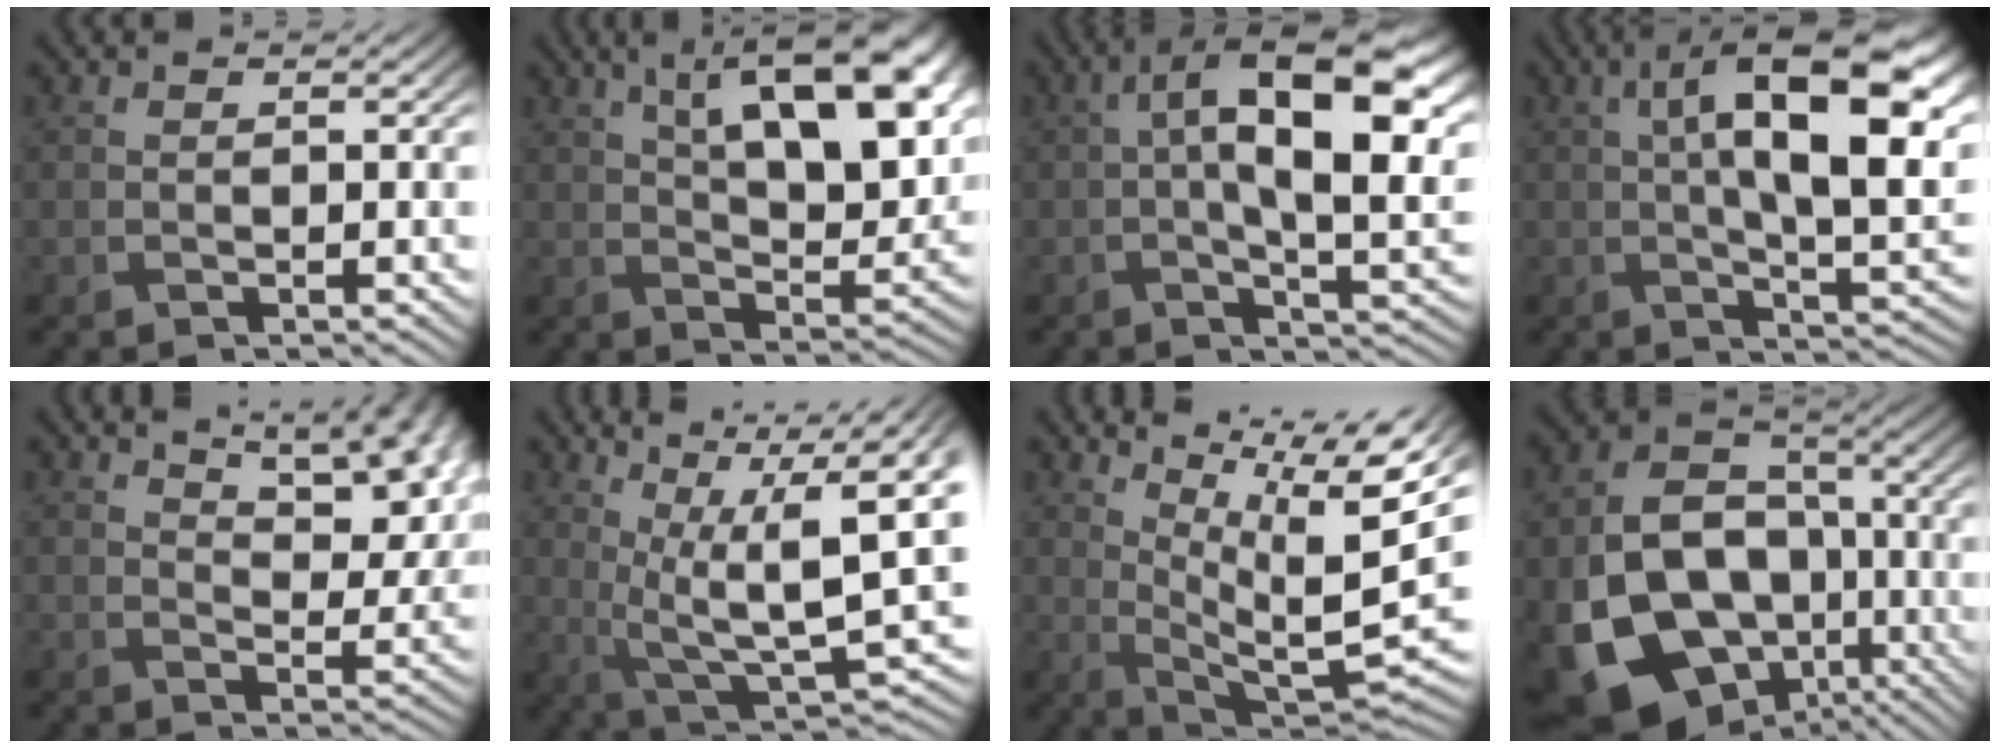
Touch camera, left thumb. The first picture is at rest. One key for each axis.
{"total": 18.0, "fx": 6.9, "fy": 7.4, "fz": 14.8, "tx": -0.221, "ty": 0.034, "tz": 0.096}
{"total": 15.0, "fx": 2.9, "fy": 6.6, "fz": 13.2, "tx": -0.212, "ty": 0.000, "tz": 0.048}
{"total": 16.6, "fx": 3.9, "fy": 6.2, "fz": 15.0, "tx": -0.234, "ty": 0.018, "tz": 0.057}
{"total": 13.0, "fx": 6.9, "fy": 5.5, "fz": 9.6, "tx": -0.143, "ty": 0.016, "tz": 0.094}
{"total": 15.5, "fx": 2.7, "fy": 5.8, "fz": 14.1, "tx": -0.235, "ty": 0.009, "tz": 0.064}
{"total": 13.9, "fx": 7.2, "fy": 3.9, "fz": 11.2, "tx": -0.202, "ty": -0.009, "tz": 0.127}
{"total": 17.6, "fx": -6.6, "fy": 13.0, "fz": 10.0, "tx": -0.205, "ty": -0.040, "tz": -0.104}